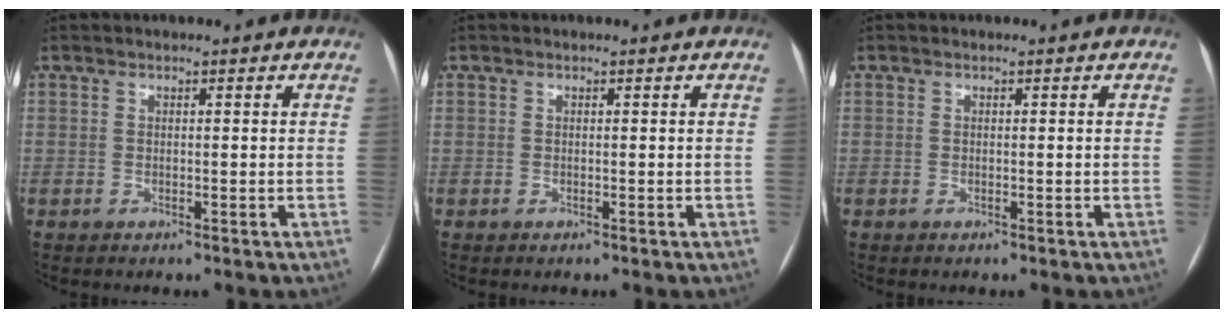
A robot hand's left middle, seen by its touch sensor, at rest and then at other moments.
{"total": 0.0}
{"total": 0.0}